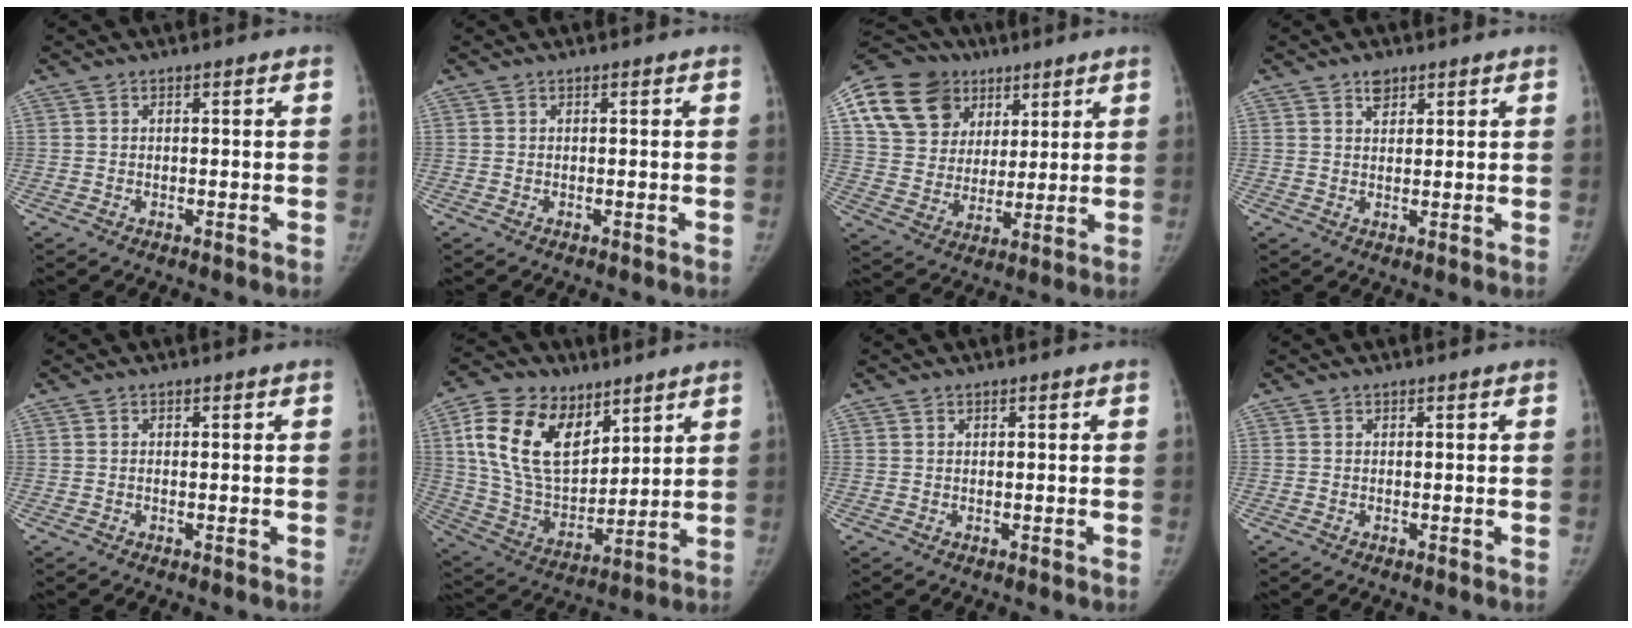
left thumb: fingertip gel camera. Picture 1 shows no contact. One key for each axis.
{"total": 0.0}
{"total": 19.3, "fx": 8.9, "fy": 15.4, "fz": 7.6, "tx": -0.116, "ty": 0.010, "tz": 0.166}
{"total": 2.4, "fx": 1.7, "fy": 1.5, "fz": 1.0, "tx": -0.001, "ty": -0.010, "tz": 0.025}
{"total": 0.0}
{"total": 20.1, "fx": 9.2, "fy": 12.4, "fz": 12.9, "tx": -0.217, "ty": -0.034, "tz": 0.179}
{"total": 0.0}
{"total": 0.0}